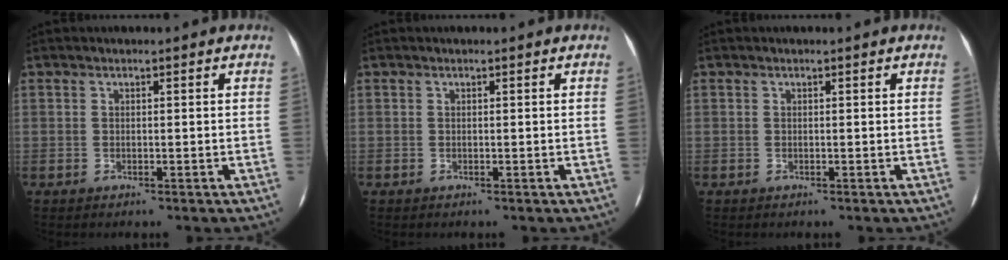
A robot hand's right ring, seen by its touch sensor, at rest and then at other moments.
{"total": 0.0}
{"total": 0.0}